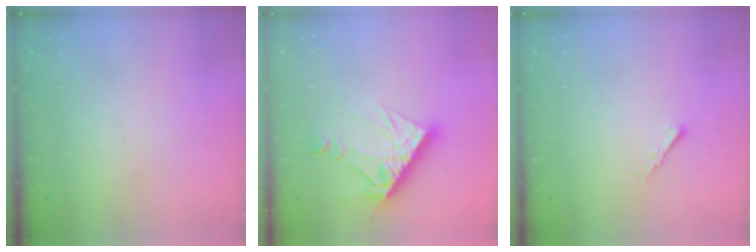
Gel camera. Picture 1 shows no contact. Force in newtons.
{"total": 12.9, "press": 12.8, "slide": 1.3}
{"total": 1.5, "press": 1.5, "slide": 0.4}